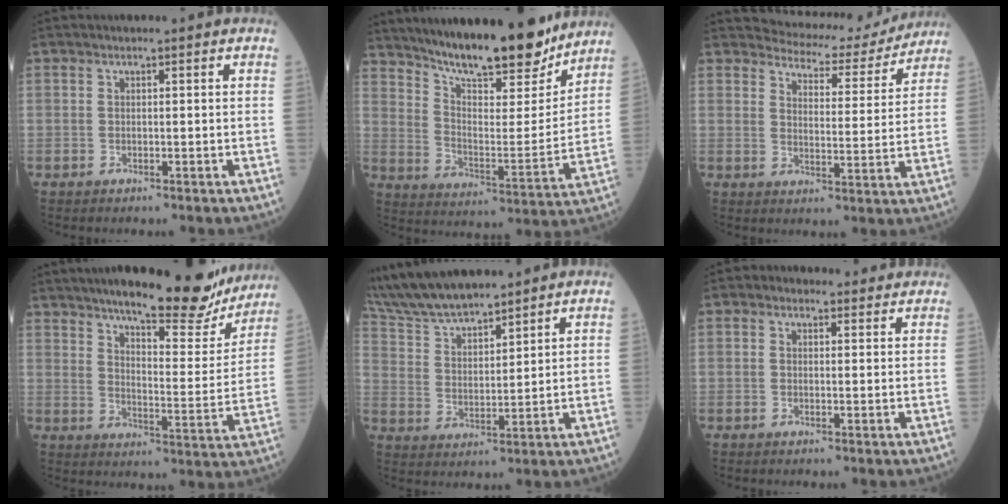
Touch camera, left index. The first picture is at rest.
{"total": 20.4, "force": [17.5, 3.7, 9.7], "torque": [-0.158, -0.018, 0.265]}
{"total": 10.8, "force": [10.5, 2.7, 0.8], "torque": [-0.005, -0.016, 0.123]}
{"total": 20.6, "force": [17.3, 4.2, 10.4], "torque": [-0.140, -0.023, 0.222]}
{"total": 12.2, "force": [11.1, 2.0, 4.5], "torque": [-0.099, 0.016, 0.217]}
{"total": 2.7, "force": [1.9, 1.9, 0.4], "torque": [-0.002, 0.014, 0.020]}